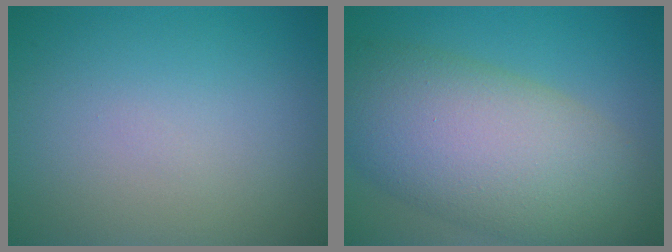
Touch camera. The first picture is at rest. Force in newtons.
{"total": 11.6, "press": 11.6, "slide": 0.5}